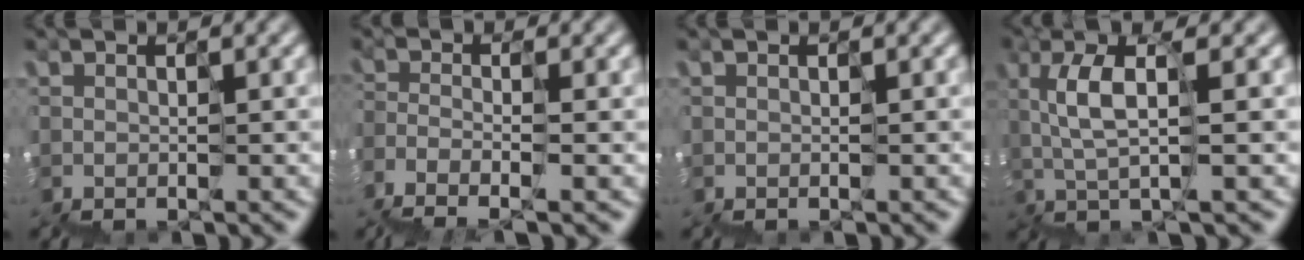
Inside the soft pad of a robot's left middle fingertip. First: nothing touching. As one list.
[{"total": 2.6, "force": [-2.6, -0.2, -0.1], "torque": [-0.020, 0.005, -0.065]}, {"total": 0.0}, {"total": 2.3, "force": [0.1, 0.7, 2.2], "torque": [-0.064, 0.012, -0.010]}]